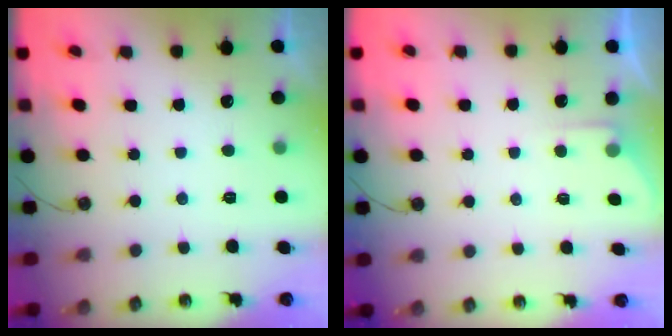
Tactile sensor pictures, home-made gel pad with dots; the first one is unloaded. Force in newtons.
{"total": 3.1, "press": 3.1, "slide": 0.5}